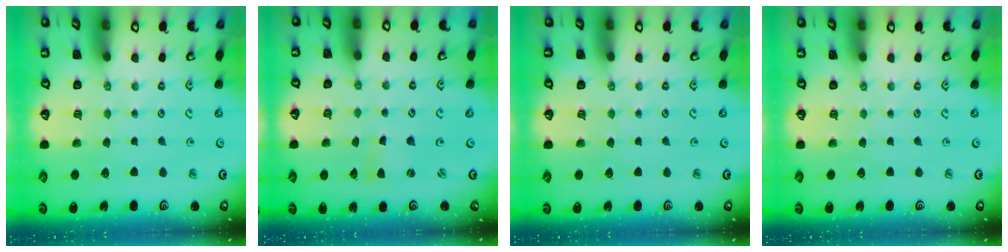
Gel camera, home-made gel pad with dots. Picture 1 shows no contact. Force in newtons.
{"total": 0.8, "press": 0.8, "slide": 0.1}
{"total": 0.0}
{"total": 0.0}